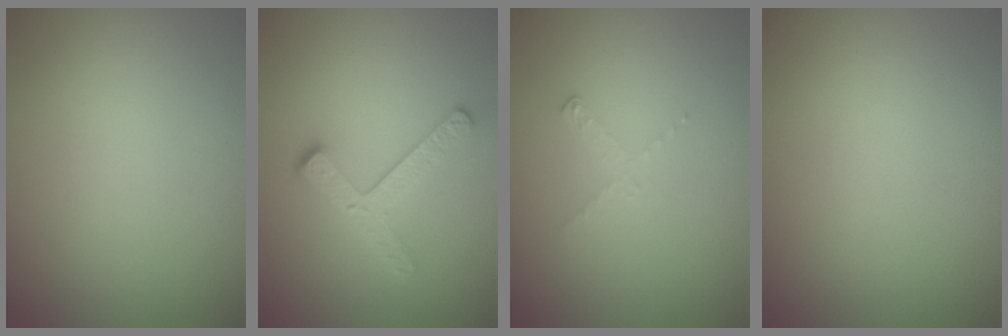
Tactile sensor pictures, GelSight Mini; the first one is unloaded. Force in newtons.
{"total": 3.1, "press": 2.5, "slide": 1.9}
{"total": 1.1, "press": 1.1, "slide": 0.2}
{"total": 0.0}